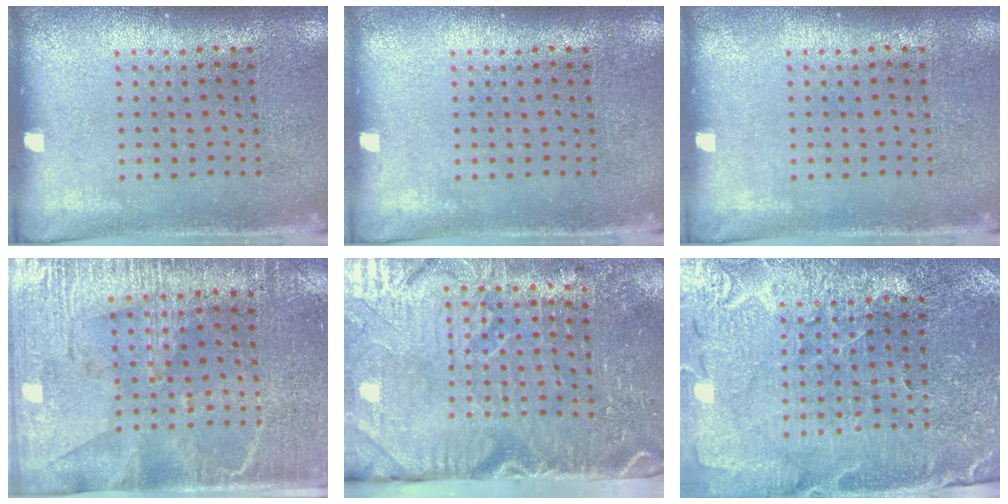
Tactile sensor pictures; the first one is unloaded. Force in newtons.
{"total": 0.0}
{"total": 0.0}
{"total": 3.4, "press": 3.0, "slide": 1.4}
{"total": 5.3, "press": 4.4, "slide": 2.9}
{"total": 1.8, "press": 1.8, "slide": 0.2}